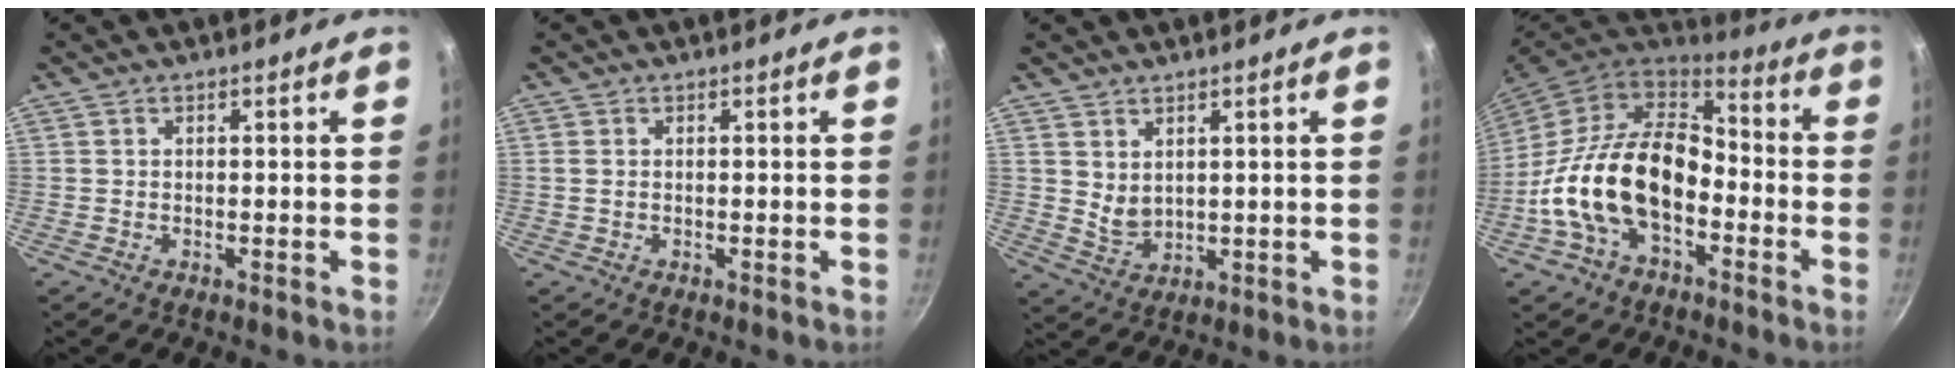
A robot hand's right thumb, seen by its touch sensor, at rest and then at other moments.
{"total": 1.0, "force": [0.2, 0.7, 0.7], "torque": [-0.014, 0.001, 0.002]}
{"total": 3.9, "force": [2.1, 2.4, 2.3], "torque": [-0.035, -0.021, 0.048]}
{"total": 20.4, "force": [-4.9, 12.5, 15.3], "torque": [-0.257, 0.046, -0.098]}